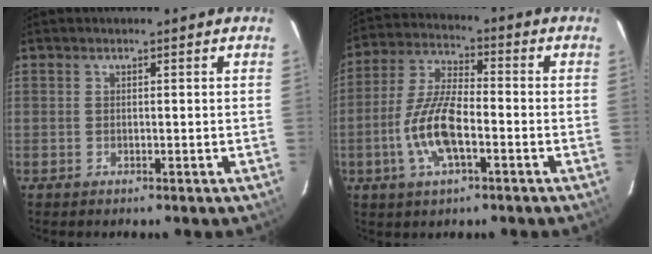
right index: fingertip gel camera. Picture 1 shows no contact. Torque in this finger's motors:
{"motor_torque": [1.79, -0.35, 0.85, 0.11]}